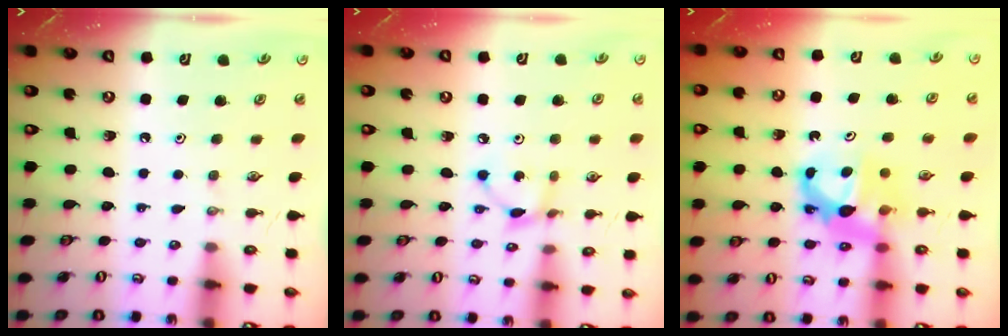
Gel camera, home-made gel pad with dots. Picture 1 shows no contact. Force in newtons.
{"total": 3.2, "press": 3.2, "slide": 0.2}
{"total": 8.2, "press": 8.2, "slide": 0.2}